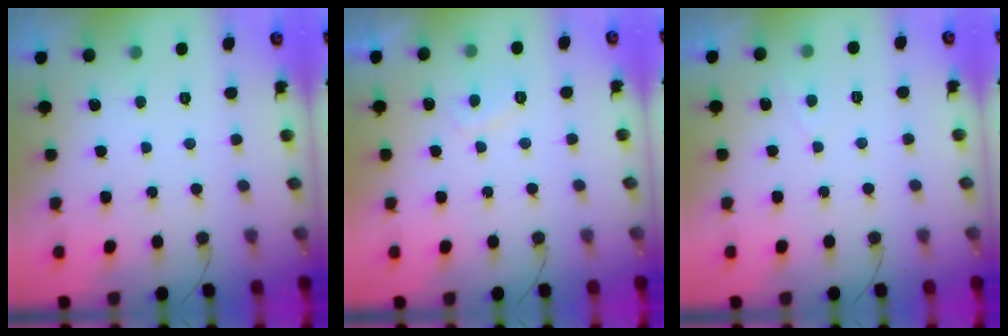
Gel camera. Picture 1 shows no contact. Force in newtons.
{"total": 3.4, "press": 3.3, "slide": 1.0}
{"total": 2.3, "press": 2.3, "slide": 0.4}